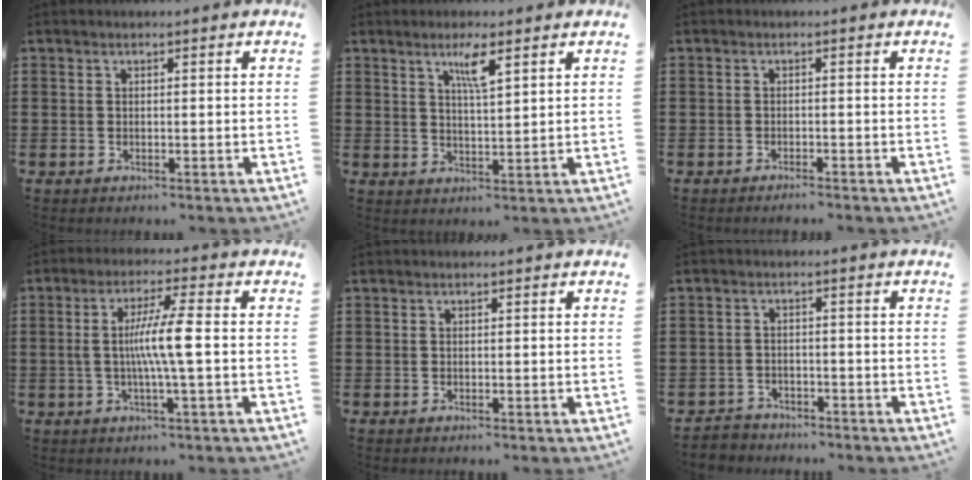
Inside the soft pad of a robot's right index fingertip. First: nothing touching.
{"total": 4.3, "force": [2.6, 0.6, 3.3], "torque": [-0.056, -0.001, 0.040]}
{"total": 1.0, "force": [-1.0, 0.0, 0.2], "torque": [-0.006, 0.000, -0.020]}
{"total": 7.0, "force": [-0.4, -0.2, 7.0], "torque": [-0.133, -0.006, -0.017]}
{"total": 0.0}
{"total": 2.5, "force": [-2.4, 0.7, -0.3], "torque": [-0.003, 0.003, -0.055]}